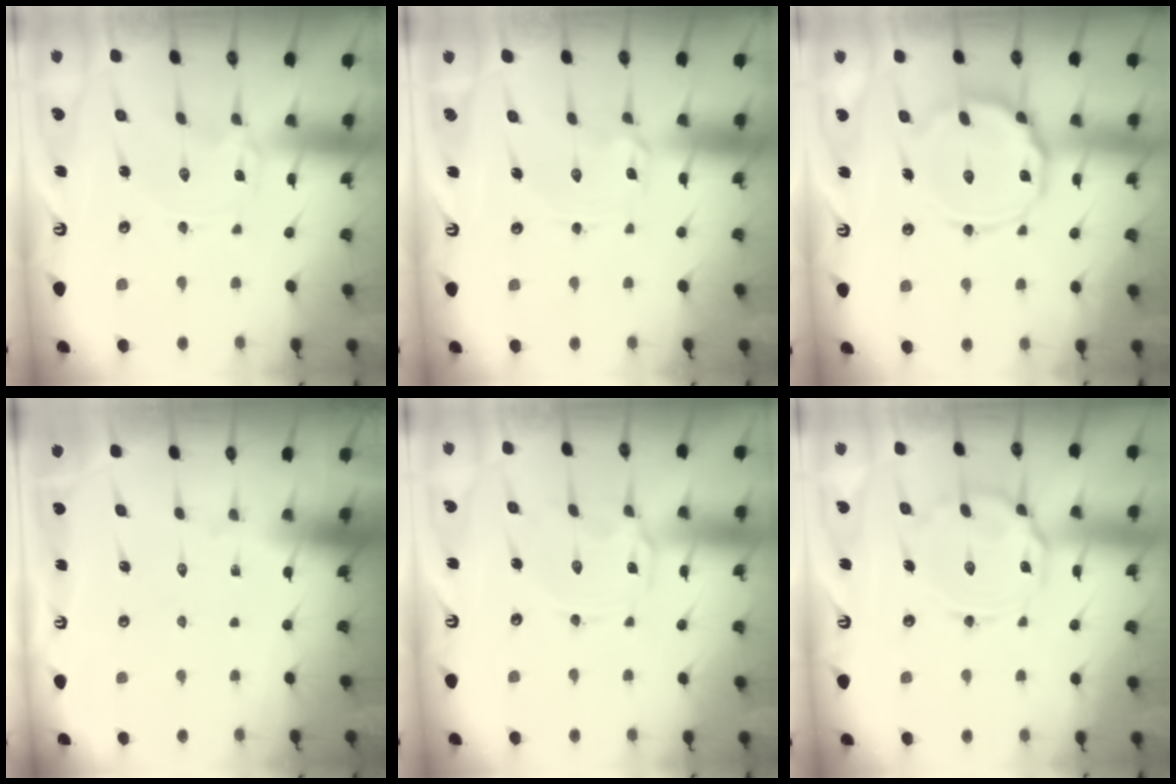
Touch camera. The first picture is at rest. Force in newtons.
{"total": 2.1, "press": 2.1, "slide": 0.4}
{"total": 14.3, "press": 14.2, "slide": 1.4}
{"total": 0.0}
{"total": 2.4, "press": 2.4, "slide": 0.4}
{"total": 13.0, "press": 12.9, "slide": 1.0}